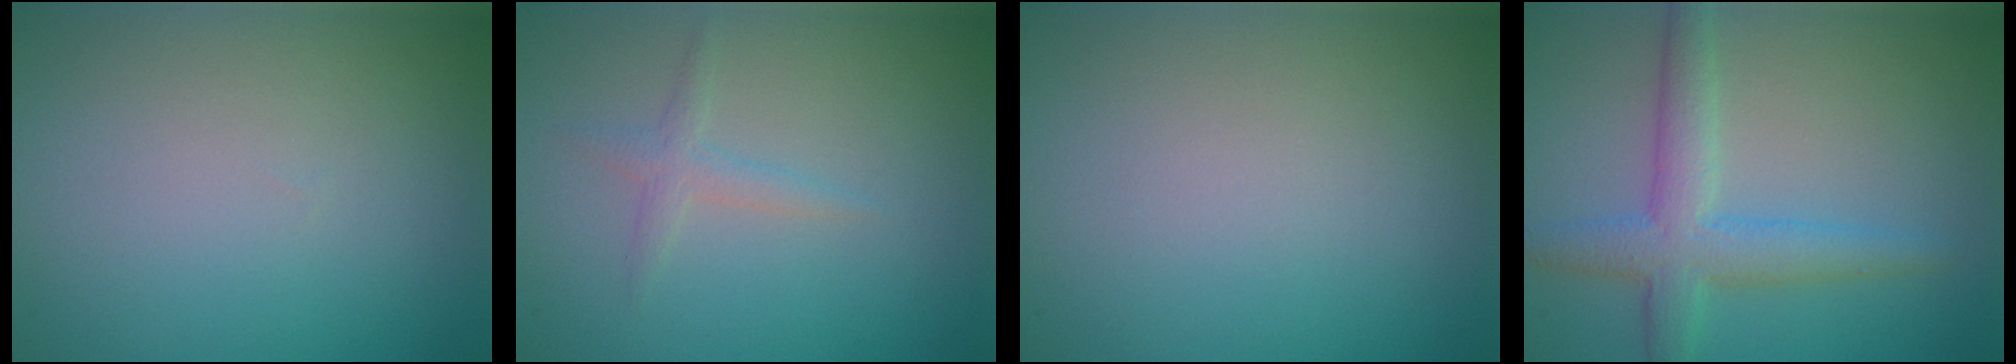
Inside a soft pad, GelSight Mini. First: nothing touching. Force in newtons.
{"total": 1.3, "press": 1.3, "slide": 0.1}
{"total": 0.0}
{"total": 4.5, "press": 4.5, "slide": 0.1}